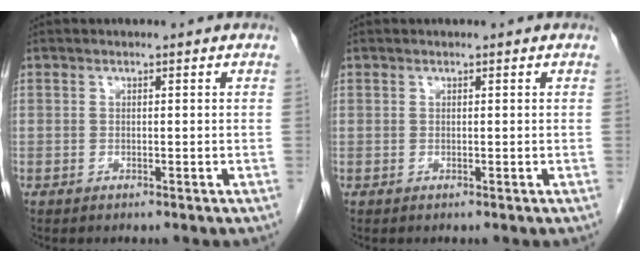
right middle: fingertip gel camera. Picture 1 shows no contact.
{"total": 0.0}